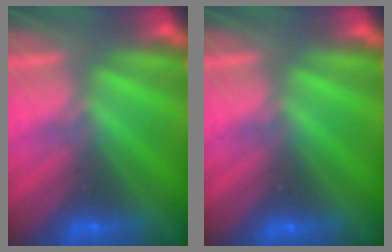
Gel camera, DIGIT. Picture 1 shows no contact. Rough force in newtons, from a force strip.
{"total": 0.0}